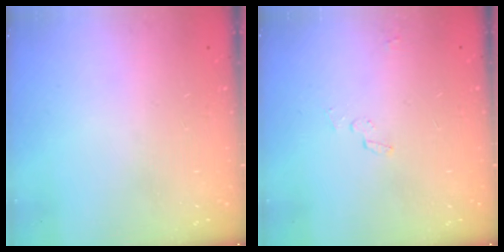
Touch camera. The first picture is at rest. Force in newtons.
{"total": 3.1, "press": 2.9, "slide": 1.1}